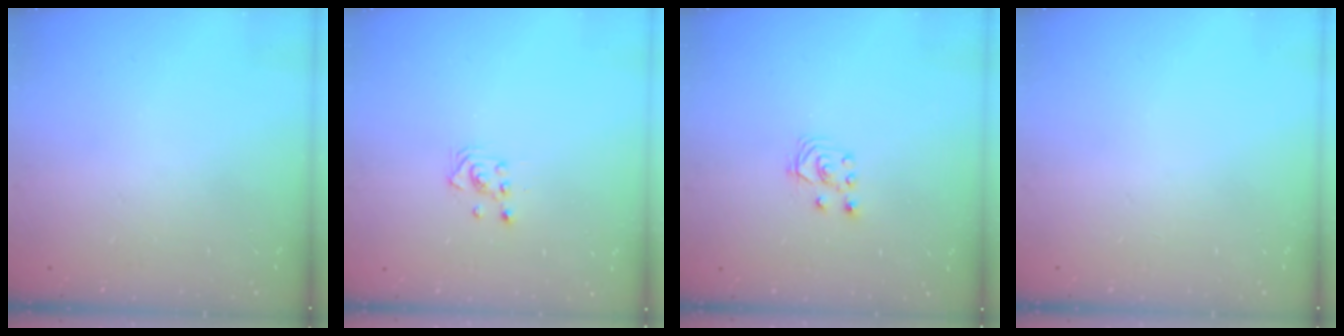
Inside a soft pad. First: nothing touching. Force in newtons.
{"total": 2.9, "press": 2.8, "slide": 0.3}
{"total": 2.8, "press": 2.7, "slide": 0.7}
{"total": 0.0}